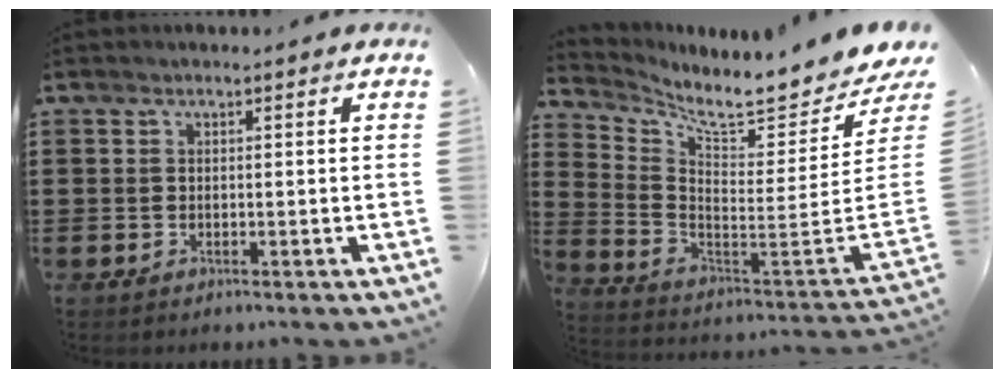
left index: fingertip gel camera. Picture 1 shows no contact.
{"total": 7.1, "force": [6.4, -0.4, 3.1], "torque": [-0.080, -0.076, 0.101]}